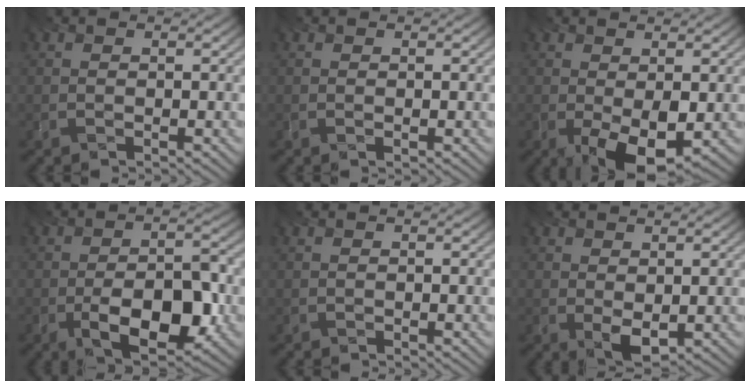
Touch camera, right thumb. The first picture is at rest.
{"total": 0.0}
{"total": 6.4, "force": [-1.7, 2.7, 5.5], "torque": [-0.097, -0.004, -0.022]}
{"total": 10.3, "force": [-4.1, 4.9, 8.1], "torque": [-0.130, -0.007, -0.070]}
{"total": 0.0}
{"total": 3.0, "force": [0.1, 1.6, 2.5], "torque": [-0.052, -0.001, 0.009]}